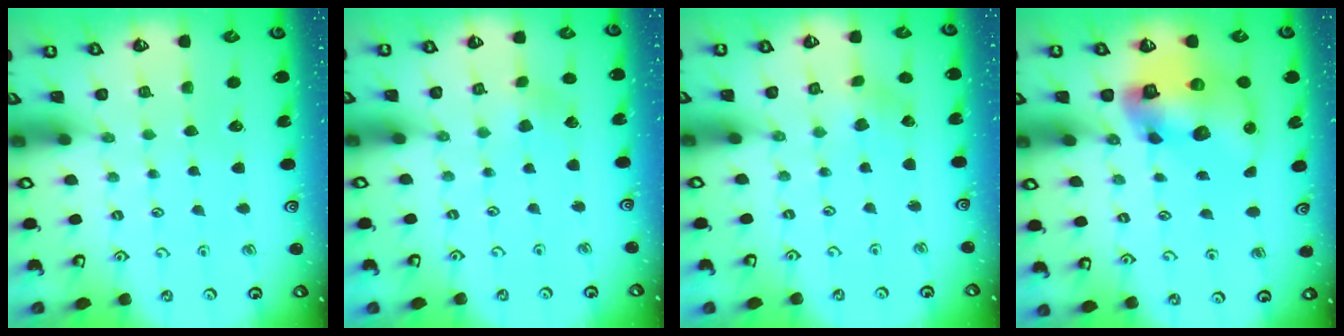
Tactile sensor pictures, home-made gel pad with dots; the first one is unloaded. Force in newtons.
{"total": 2.3, "press": 2.3, "slide": 0.3}
{"total": 1.5, "press": 1.5, "slide": 0.1}
{"total": 14.8, "press": 14.7, "slide": 1.9}